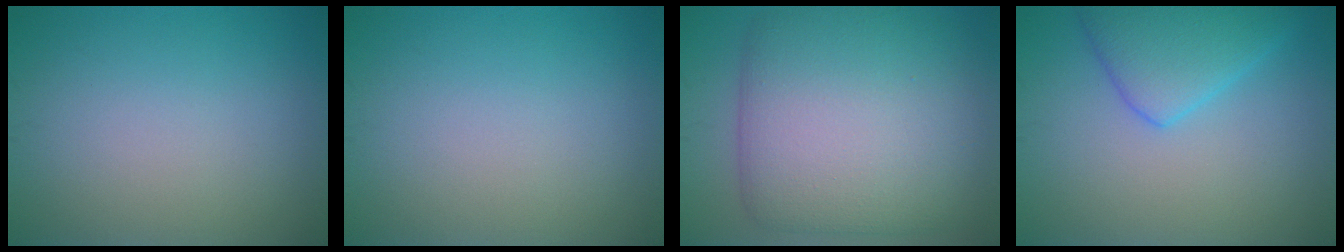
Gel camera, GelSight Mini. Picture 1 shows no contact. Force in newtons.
{"total": 0.0}
{"total": 12.3, "press": 12.3, "slide": 0.5}
{"total": 4.7, "press": 4.7, "slide": 0.2}